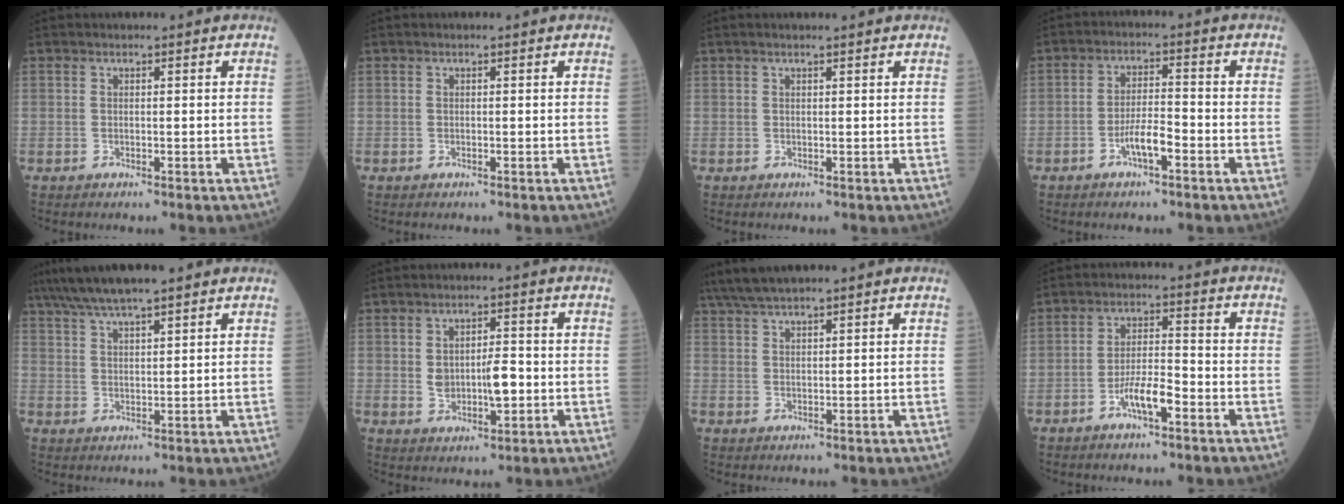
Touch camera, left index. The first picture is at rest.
{"total": 0.0}
{"total": 2.3, "force": [1.9, -0.2, 1.3], "torque": [-0.015, 0.017, 0.027]}
{"total": 4.5, "force": [-2.3, 0.9, 3.8], "torque": [-0.073, 0.004, -0.045]}
{"total": 9.7, "force": [7.8, 0.9, 5.6], "torque": [-0.101, 0.036, 0.134]}
{"total": 6.1, "force": [-0.5, 2.7, 5.5], "torque": [-0.098, 0.005, -0.001]}
{"total": 6.7, "force": [5.7, 0.0, 3.5], "torque": [-0.063, 0.038, 0.105]}
{"total": 5.3, "force": [-2.9, 1.1, 4.3], "torque": [-0.086, 0.003, -0.056]}